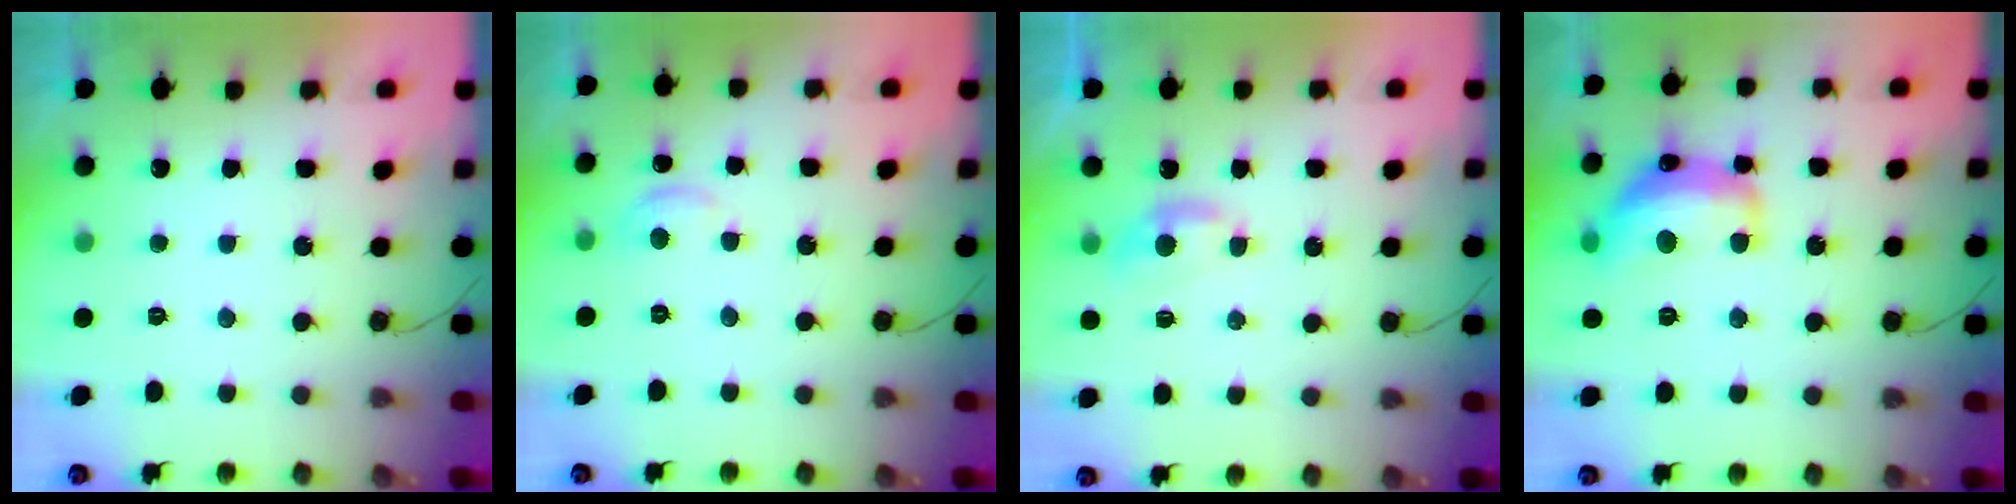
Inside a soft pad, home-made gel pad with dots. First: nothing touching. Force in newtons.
{"total": 4.7, "press": 4.6, "slide": 0.6}
{"total": 3.9, "press": 3.8, "slide": 0.5}
{"total": 18.4, "press": 18.4, "slide": 0.9}